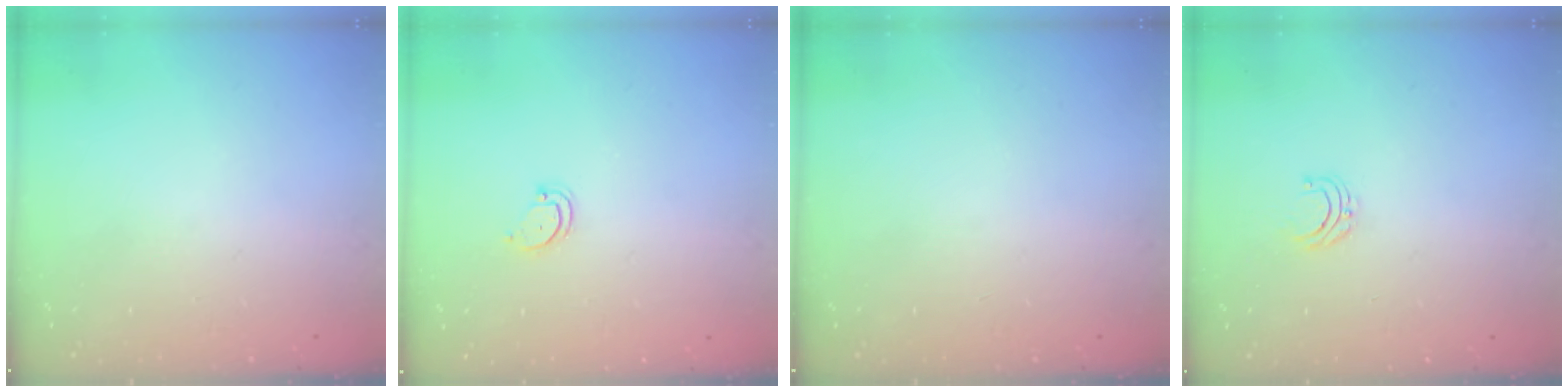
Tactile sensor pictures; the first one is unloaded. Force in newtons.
{"total": 2.8, "press": 2.8, "slide": 0.2}
{"total": 0.0}
{"total": 4.0, "press": 4.0, "slide": 0.3}